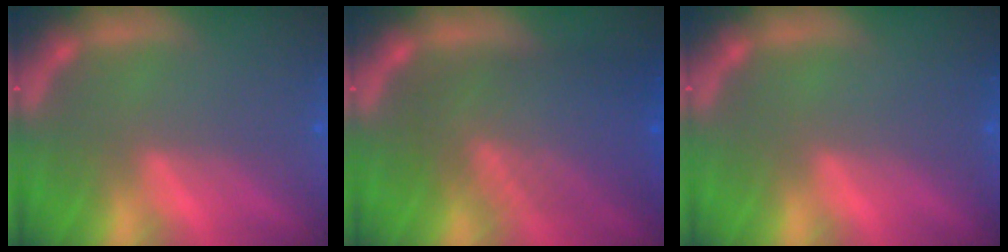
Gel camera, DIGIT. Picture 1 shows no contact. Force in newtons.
{"total": 8.6}
{"total": 0.0}